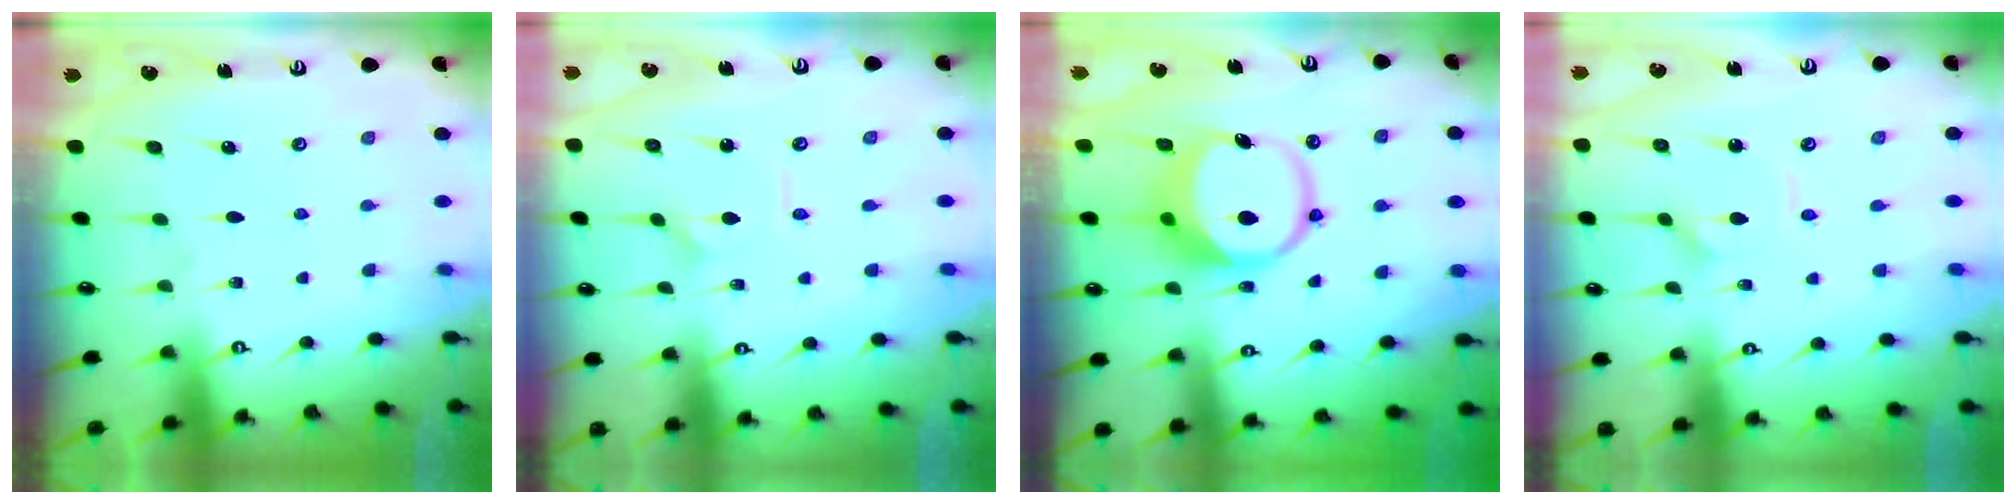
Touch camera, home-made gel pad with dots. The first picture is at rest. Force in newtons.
{"total": 1.0, "press": 1.0, "slide": 0.0}
{"total": 9.9, "press": 9.8, "slide": 1.6}
{"total": 2.3, "press": 2.2, "slide": 0.7}